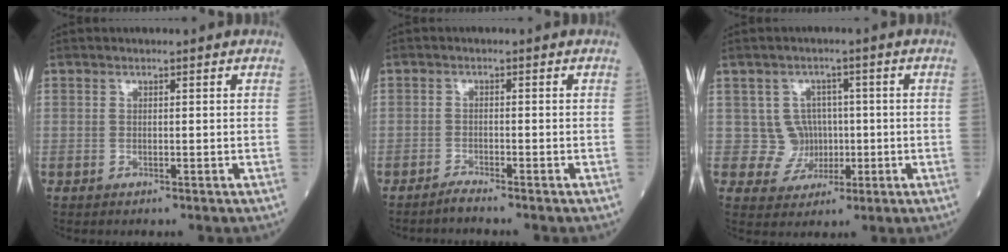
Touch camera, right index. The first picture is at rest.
{"total": 1.8, "force": [-1.7, -0.5, 0.3], "torque": [-0.007, -0.003, -0.036]}
{"total": 4.9, "force": [0.2, 4.9, 0.3], "torque": [0.007, 0.012, 0.008]}